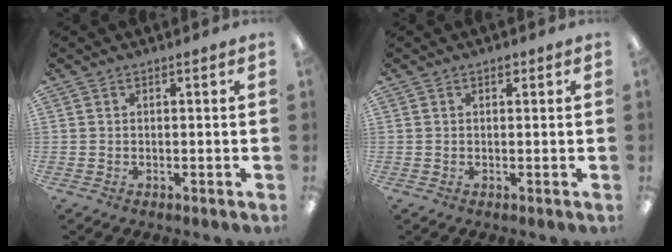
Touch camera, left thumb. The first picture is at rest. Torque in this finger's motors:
{"motor_torque": [0.15, 0.02, 0.01, -0.32, 0.03]}